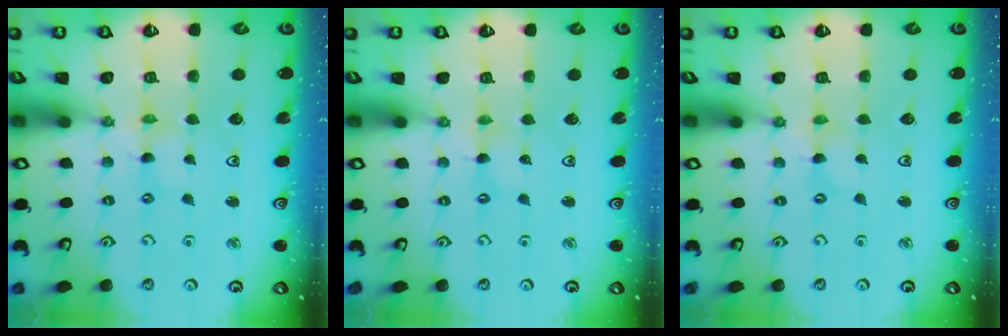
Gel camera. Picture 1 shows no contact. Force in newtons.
{"total": 0.0}
{"total": 0.0}